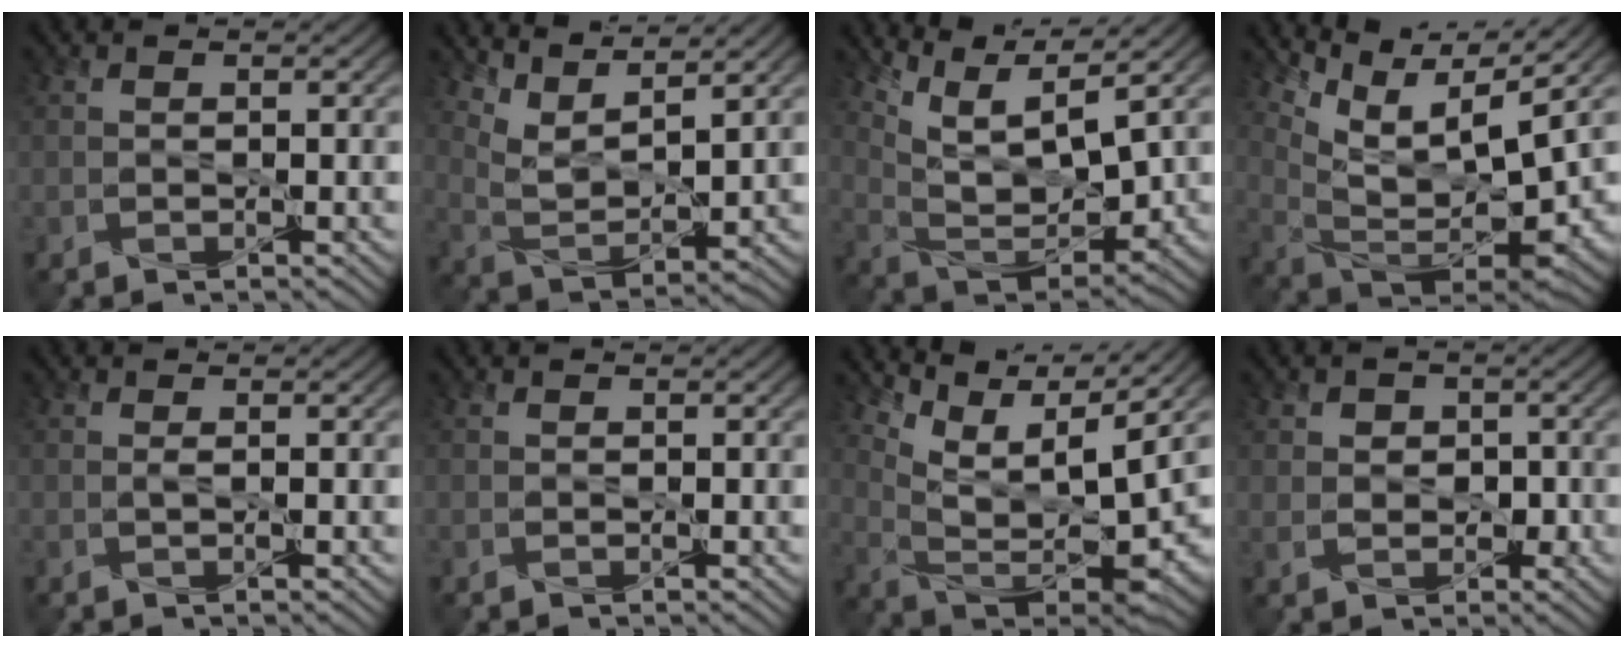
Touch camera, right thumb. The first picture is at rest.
{"total": 7.2, "force": [5.6, 1.8, 4.1], "torque": [-0.094, -0.003, 0.107]}
{"total": 10.1, "force": [6.5, 3.0, 7.1], "torque": [-0.168, 0.001, 0.117]}
{"total": 10.9, "force": [5.7, 3.9, 8.4], "torque": [-0.185, 0.004, 0.121]}
{"total": 0.7, "force": [-0.3, -0.3, 0.6], "torque": [-0.013, 0.001, -0.007]}
{"total": 0.0}
{"total": 10.2, "force": [6.3, 2.7, 7.5], "torque": [-0.164, 0.003, 0.128]}
{"total": 2.9, "force": [0.2, 2.4, 1.5], "torque": [-0.030, 0.000, -0.002]}